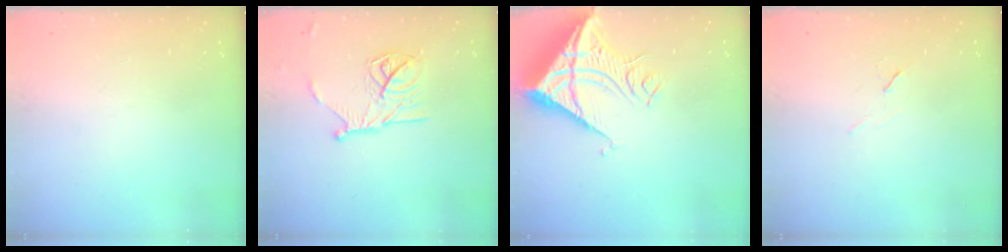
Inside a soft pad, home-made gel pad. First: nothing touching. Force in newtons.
{"total": 14.3, "press": 14.2, "slide": 0.5}
{"total": 14.2, "press": 14.1, "slide": 1.9}
{"total": 6.0, "press": 5.3, "slide": 2.8}